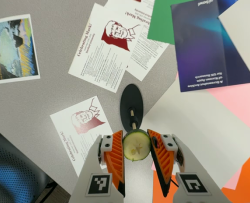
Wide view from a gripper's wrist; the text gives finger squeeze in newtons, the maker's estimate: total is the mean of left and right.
{"total": 11.7, "left": 11.7, "right": 11.8}